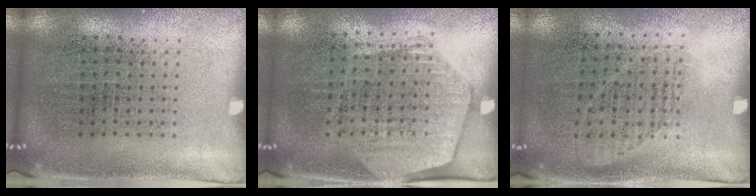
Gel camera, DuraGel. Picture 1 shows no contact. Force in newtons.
{"total": 1.6, "press": 1.4, "slide": 0.8}
{"total": 0.9, "press": 0.8, "slide": 0.5}